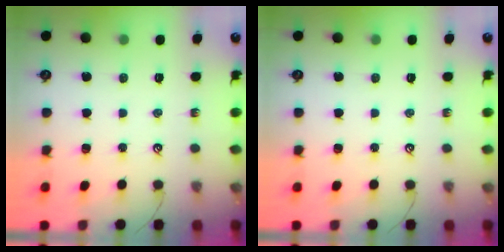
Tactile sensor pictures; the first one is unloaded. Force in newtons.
{"total": 0.0}